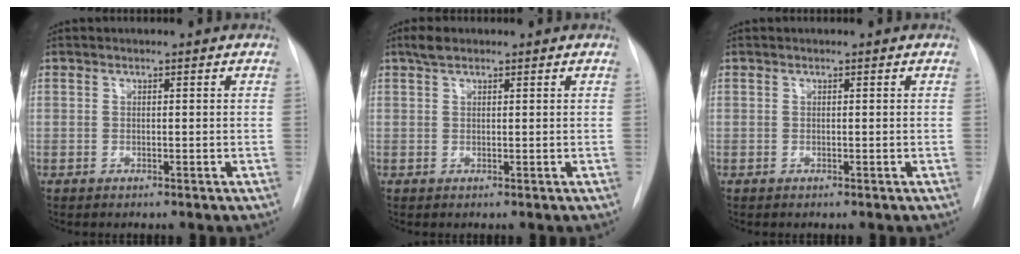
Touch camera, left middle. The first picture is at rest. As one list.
[{"total": 1.9, "force": [1.4, 0.7, 1.0], "torque": [-0.024, 0.008, 0.027]}, {"total": 0.0}]